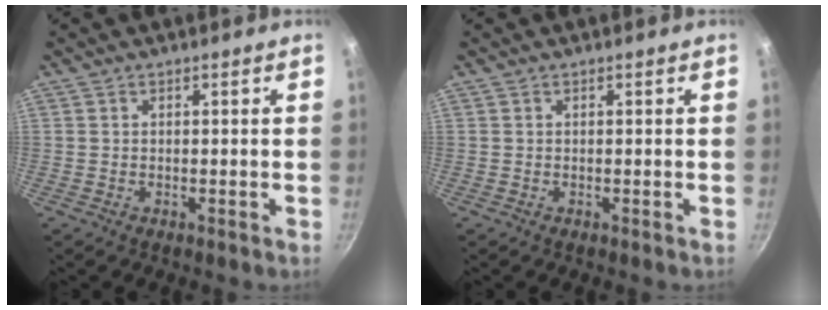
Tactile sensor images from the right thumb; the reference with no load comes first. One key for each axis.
{"total": 0.0}